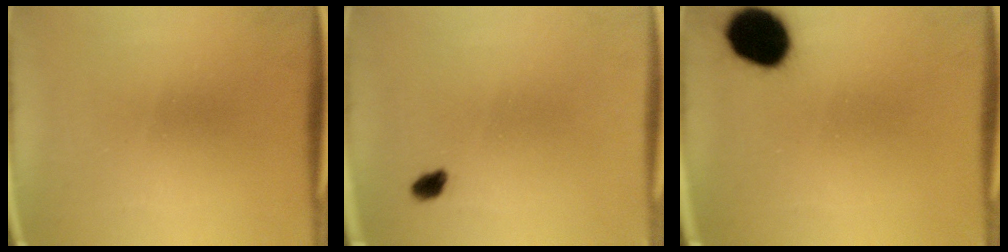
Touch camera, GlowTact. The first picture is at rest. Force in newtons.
{"total": 1.9}
{"total": 13.6}